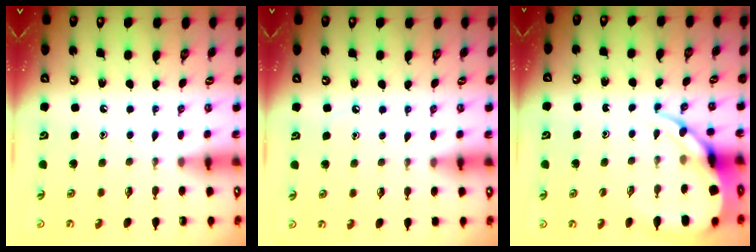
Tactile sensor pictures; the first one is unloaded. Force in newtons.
{"total": 4.4, "press": 4.3, "slide": 0.7}
{"total": 10.6, "press": 10.5, "slide": 1.1}